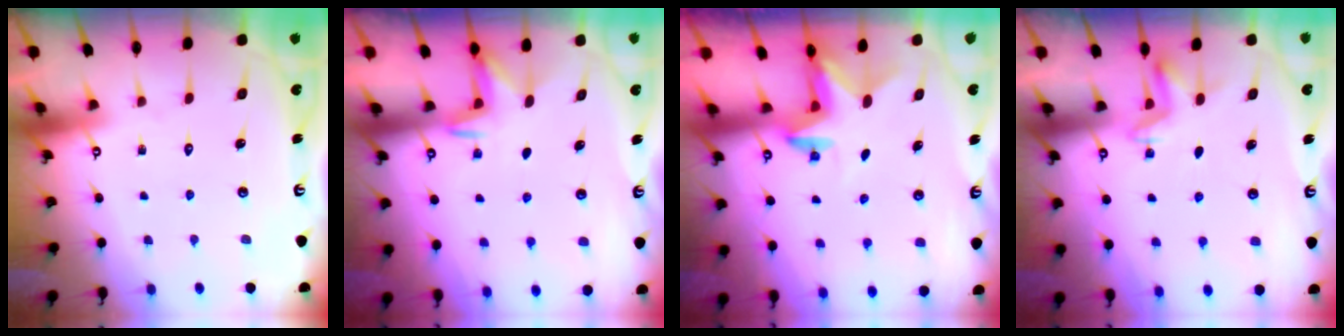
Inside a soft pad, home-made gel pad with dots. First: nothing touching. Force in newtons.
{"total": 2.5, "press": 2.4, "slide": 0.7}
{"total": 2.3, "press": 2.3, "slide": 0.4}
{"total": 2.8, "press": 2.7, "slide": 0.9}